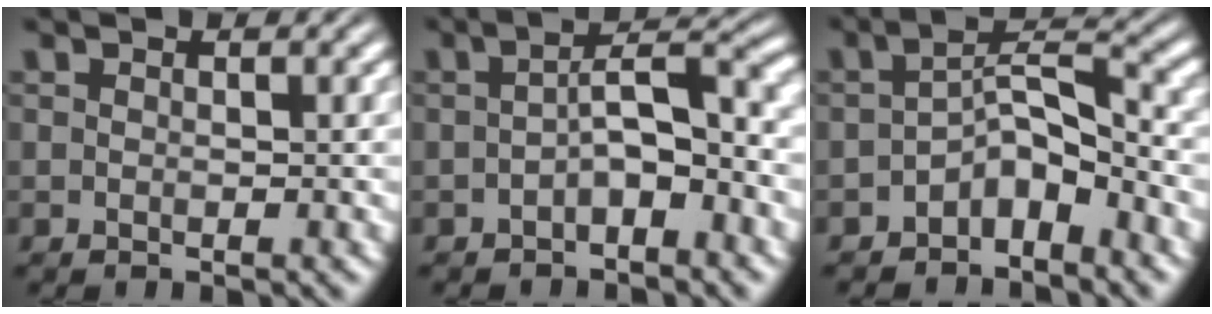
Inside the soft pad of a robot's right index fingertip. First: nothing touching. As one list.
[{"total": 3.0, "force": [-0.9, -0.1, 2.9], "torque": [-0.031, 0.000, -0.012]}, {"total": 3.5, "force": [-1.9, 1.0, 2.7], "torque": [-0.022, -0.013, -0.027]}]